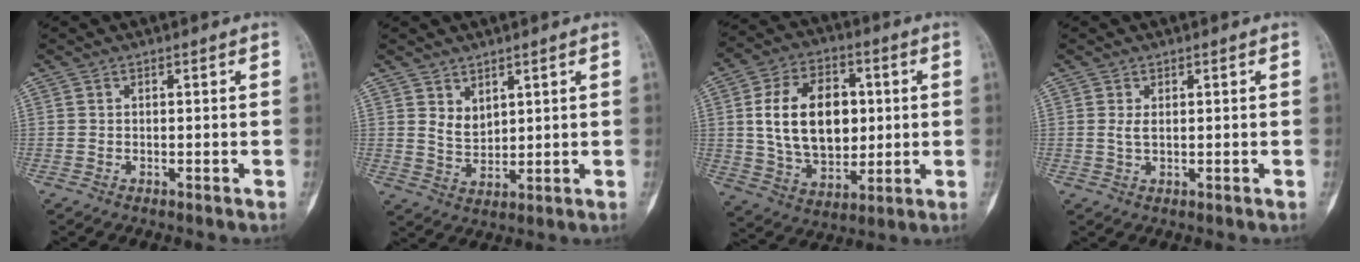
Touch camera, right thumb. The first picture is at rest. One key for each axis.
{"total": 4.1, "fx": 2.4, "fy": 2.6, "fz": 2.1, "tx": -0.023, "ty": -0.025, "tz": 0.054}
{"total": 18.0, "fx": 2.3, "fy": 12.1, "fz": 13.1, "tx": -0.182, "ty": -0.001, "tz": 0.047}
{"total": 1.6, "fx": 0.4, "fy": 0.9, "fz": 1.3, "tx": -0.026, "ty": -0.001, "tz": 0.011}